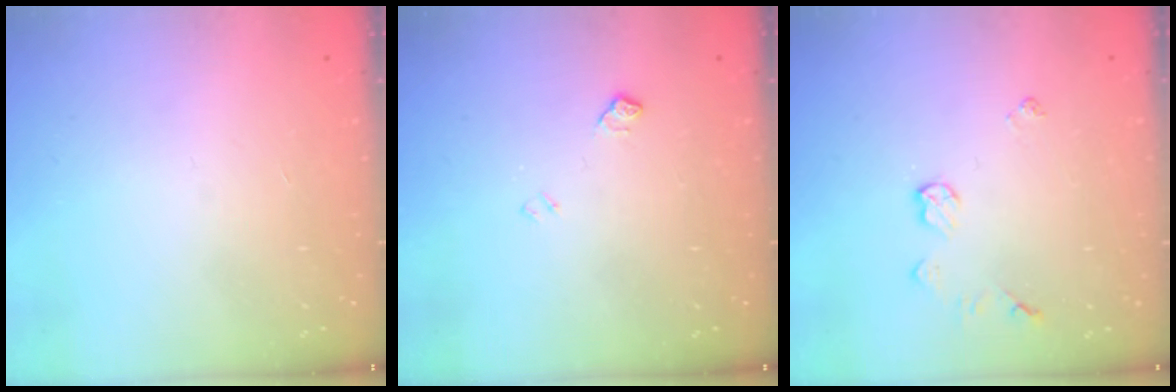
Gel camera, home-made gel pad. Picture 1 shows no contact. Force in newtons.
{"total": 5.6, "press": 5.6, "slide": 0.8}
{"total": 6.0, "press": 6.0, "slide": 0.3}